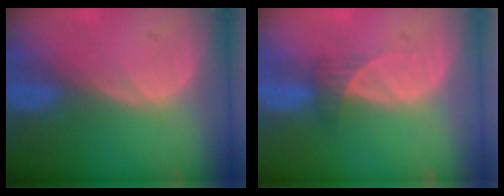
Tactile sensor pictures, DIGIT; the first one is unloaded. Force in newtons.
{"total": 1.8, "press": 1.6, "slide": 0.8}